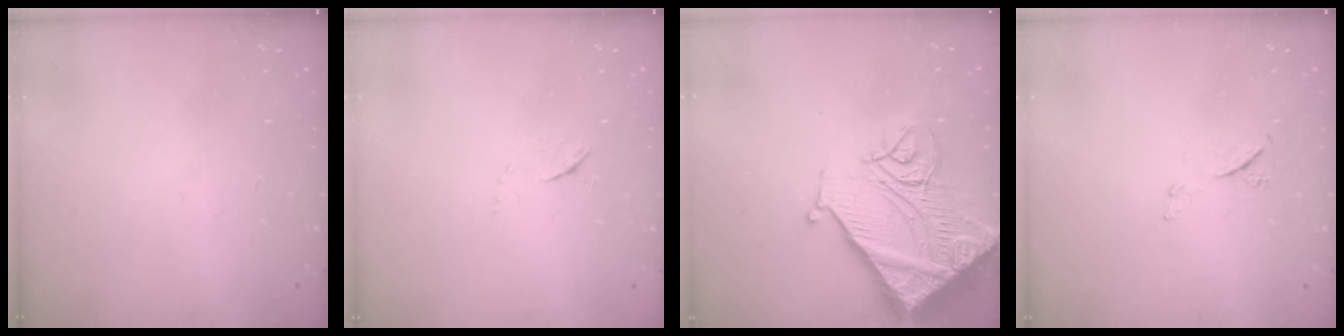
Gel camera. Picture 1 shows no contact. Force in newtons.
{"total": 3.7, "press": 3.7, "slide": 0.4}
{"total": 23.6, "press": 23.4, "slide": 3.0}
{"total": 5.6, "press": 5.6, "slide": 0.7}